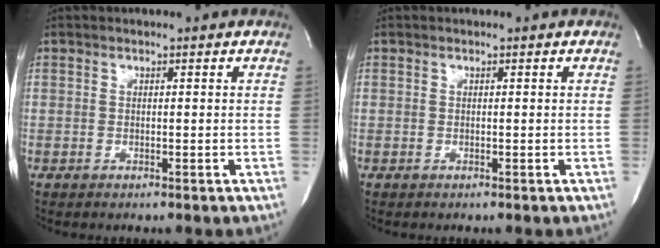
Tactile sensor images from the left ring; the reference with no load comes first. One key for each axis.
{"total": 0.0}